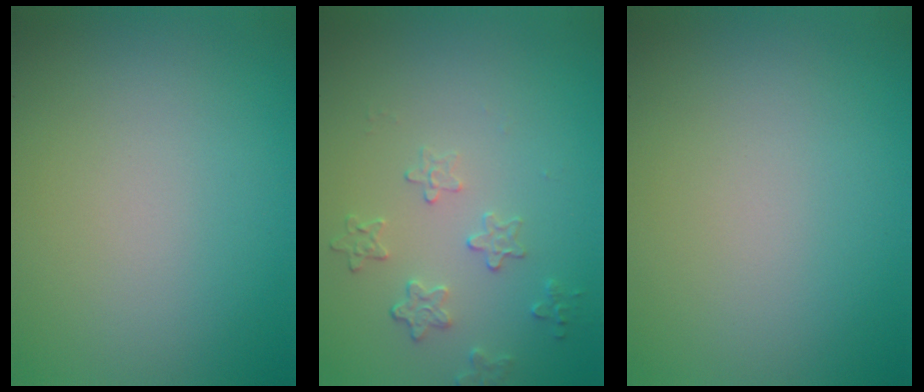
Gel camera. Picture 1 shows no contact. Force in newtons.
{"total": 1.9, "press": 1.3, "slide": 1.4}
{"total": 0.0}